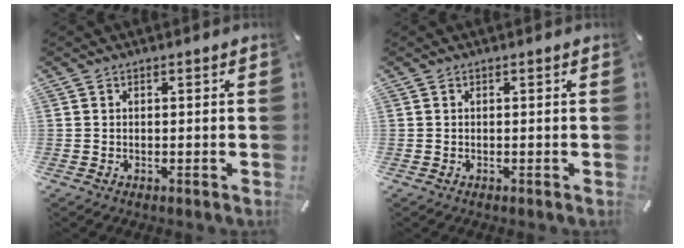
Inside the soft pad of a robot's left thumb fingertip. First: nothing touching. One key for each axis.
{"total": 0.0}